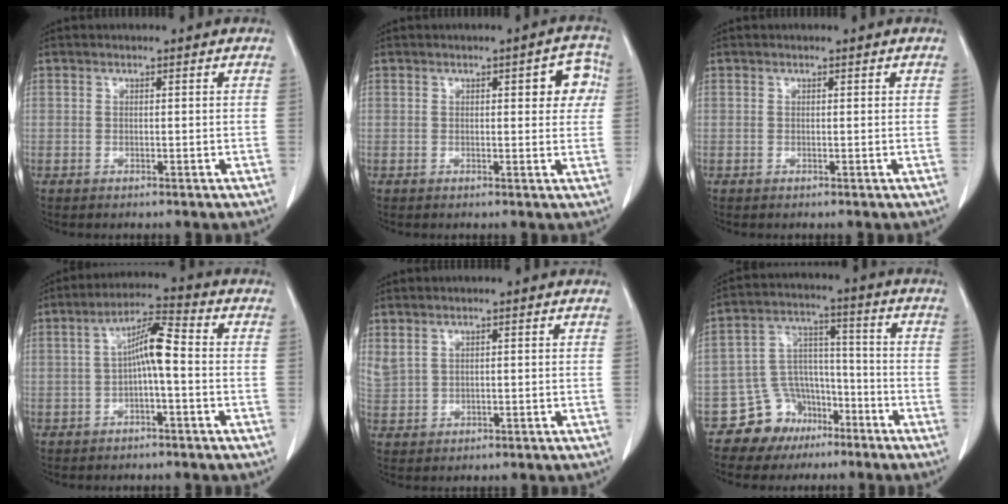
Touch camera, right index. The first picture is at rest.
{"total": 4.8, "force": [1.3, 1.7, 4.3], "torque": [-0.040, 0.012, 0.010]}
{"total": 0.0}
{"total": 6.3, "force": [-0.4, 0.9, 6.2], "torque": [-0.113, 0.023, -0.009]}
{"total": 2.9, "force": [1.8, 1.5, 1.7], "torque": [-0.046, 0.005, 0.050]}
{"total": 9.0, "force": [-5.7, 6.8, 1.3], "torque": [-0.023, 0.044, -0.088]}